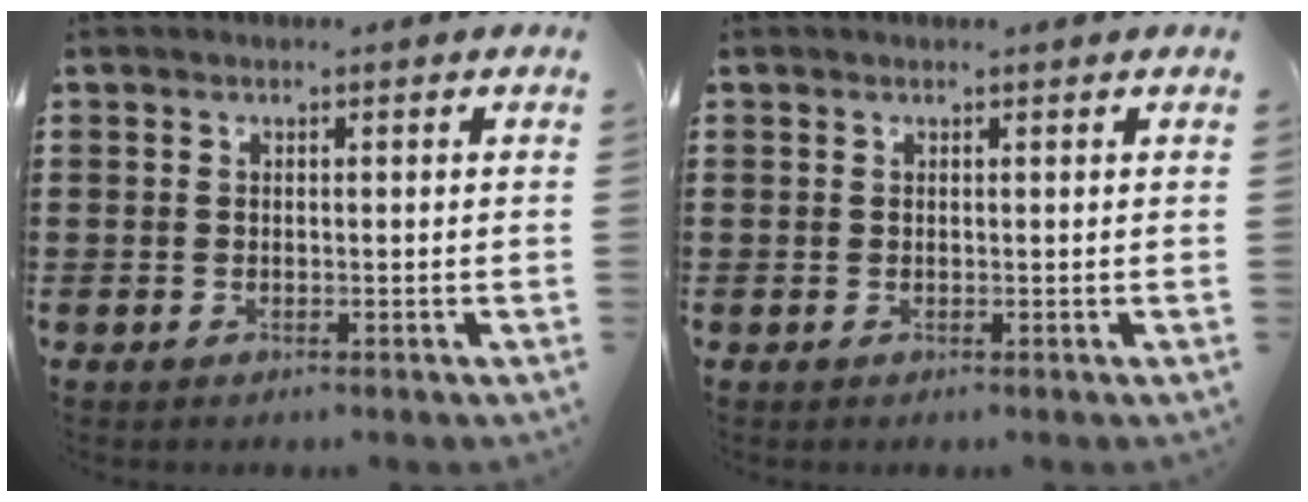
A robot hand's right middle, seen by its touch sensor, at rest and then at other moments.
{"total": 0.0}